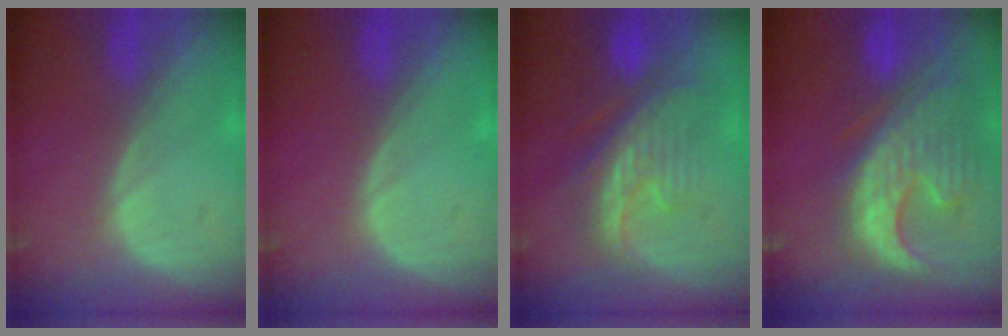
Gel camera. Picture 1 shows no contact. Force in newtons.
{"total": 0.0}
{"total": 9.7, "press": 8.9, "slide": 3.8}
{"total": 13.2, "press": 11.3, "slide": 6.8}